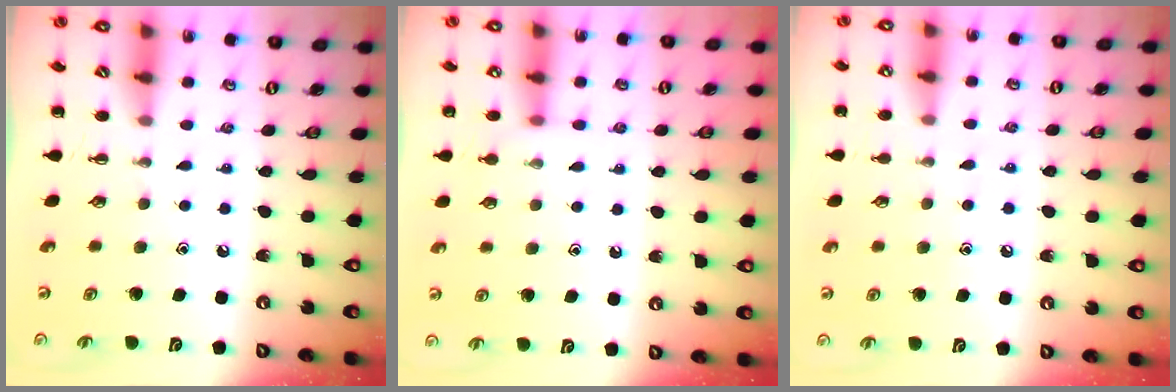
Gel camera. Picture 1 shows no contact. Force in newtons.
{"total": 5.2, "press": 5.0, "slide": 1.5}
{"total": 6.1, "press": 5.8, "slide": 1.8}